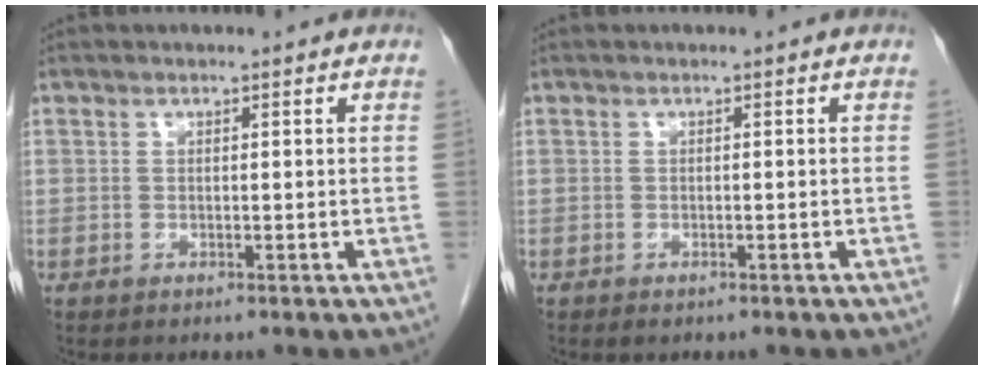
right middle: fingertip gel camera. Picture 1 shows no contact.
{"total": 1.0, "force": [-0.7, 0.5, 0.5], "torque": [-0.010, 0.000, -0.005]}